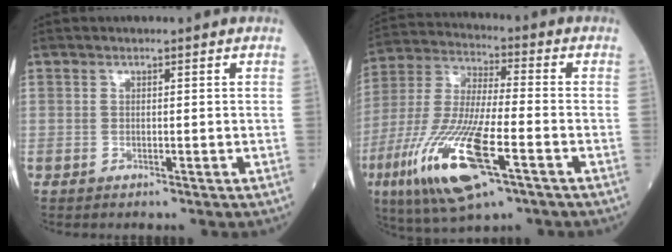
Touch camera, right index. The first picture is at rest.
{"total": 18.7, "force": [-7.9, 3.9, 16.5], "torque": [-0.372, -0.035, -0.140]}